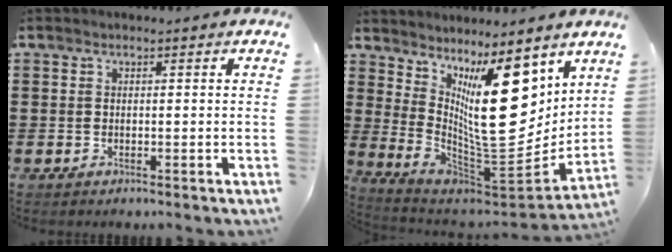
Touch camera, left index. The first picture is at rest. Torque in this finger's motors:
{"motor_torque": [2.14, 0.00, 1.05, 0.21]}